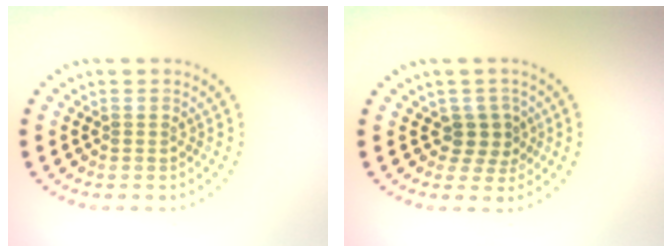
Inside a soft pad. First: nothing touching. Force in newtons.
{"total": 2.4, "press": 1.9, "slide": 1.5}